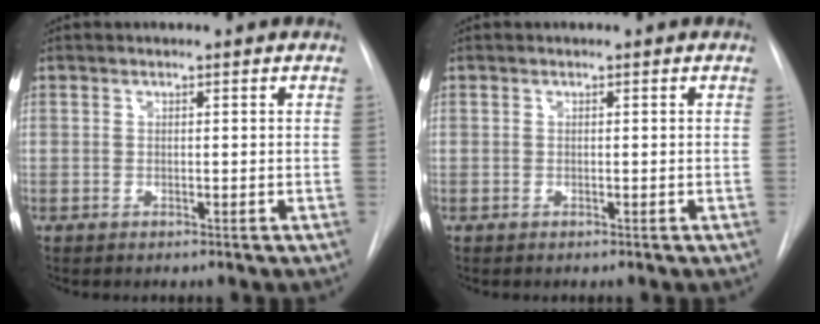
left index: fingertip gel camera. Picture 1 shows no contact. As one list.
[{"total": 0.0}]